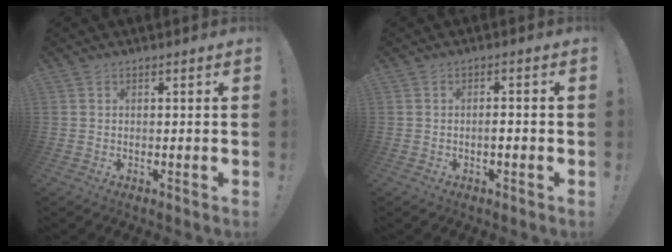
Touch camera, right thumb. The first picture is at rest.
{"total": 2.1, "force": [-1.0, 0.4, 1.9], "torque": [-0.032, 0.003, -0.017]}